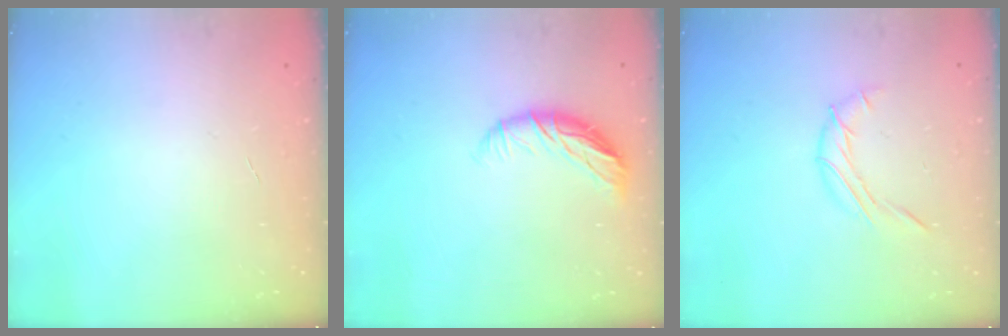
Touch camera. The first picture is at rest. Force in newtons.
{"total": 9.0, "press": 8.9, "slide": 1.1}
{"total": 6.9, "press": 6.9, "slide": 0.5}